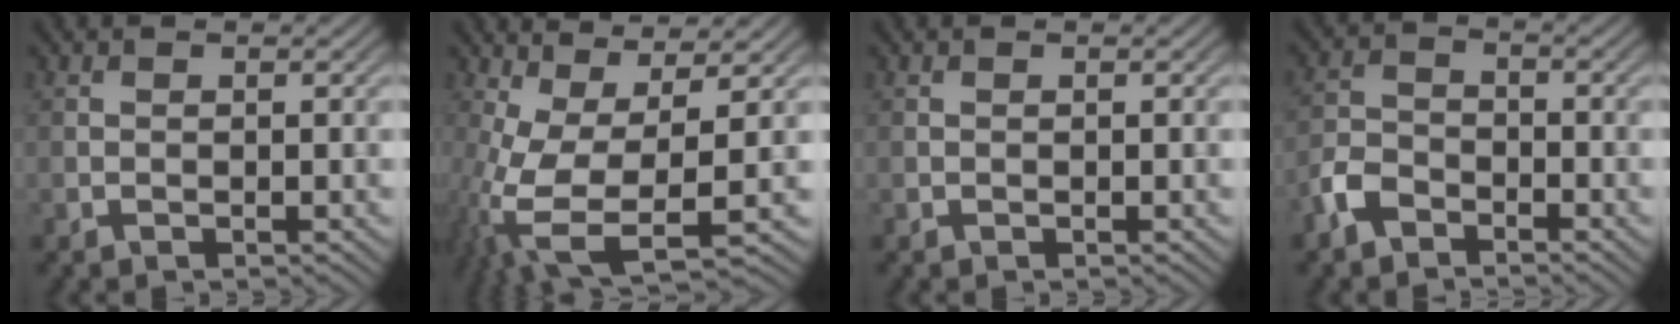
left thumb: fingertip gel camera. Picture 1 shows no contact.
{"total": 11.6, "force": [-2.3, 3.8, 10.7], "torque": [-0.244, -0.007, -0.033]}
{"total": 0.0}
{"total": 4.2, "force": [-3.1, 2.2, 1.9], "torque": [-0.041, -0.001, -0.079]}